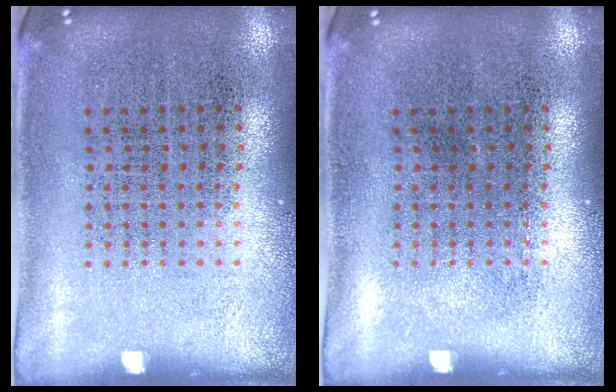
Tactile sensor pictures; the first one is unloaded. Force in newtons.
{"total": 0.0}